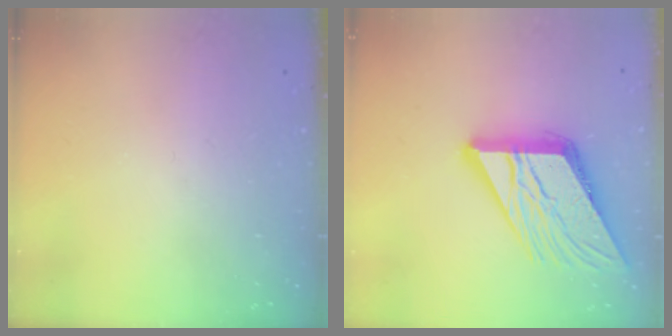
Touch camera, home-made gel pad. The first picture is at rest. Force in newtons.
{"total": 20.0, "press": 19.8, "slide": 2.2}